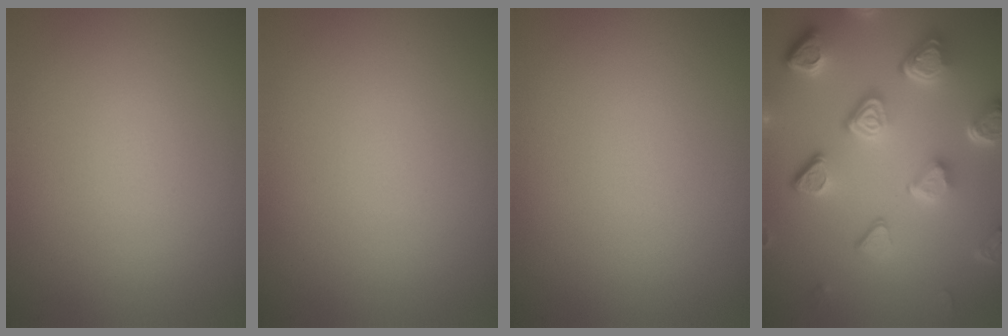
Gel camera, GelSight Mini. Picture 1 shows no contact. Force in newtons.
{"total": 0.0}
{"total": 0.0}
{"total": 7.5, "press": 5.6, "slide": 5.0}